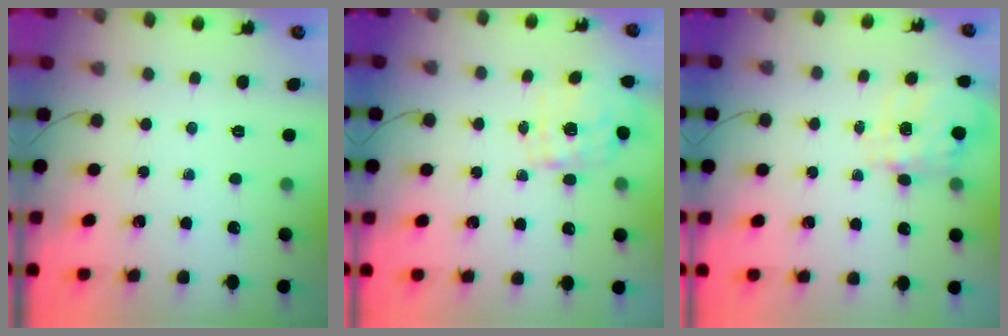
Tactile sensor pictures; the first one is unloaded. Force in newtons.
{"total": 2.3, "press": 2.3, "slide": 0.3}
{"total": 3.6, "press": 3.5, "slide": 1.0}